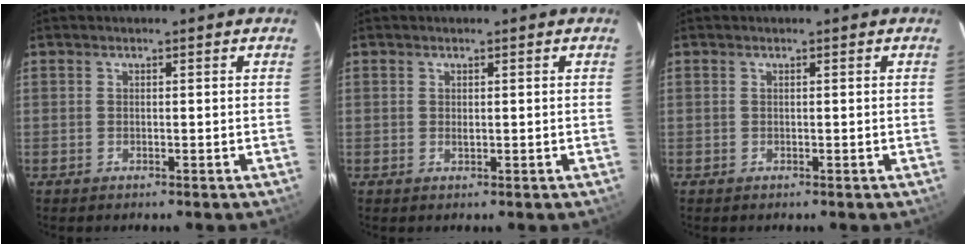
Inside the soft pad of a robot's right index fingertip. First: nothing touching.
{"total": 0.5, "force": [0.2, 0.2, 0.4], "torque": [-0.009, 0.000, 0.005]}
{"total": 0.0}